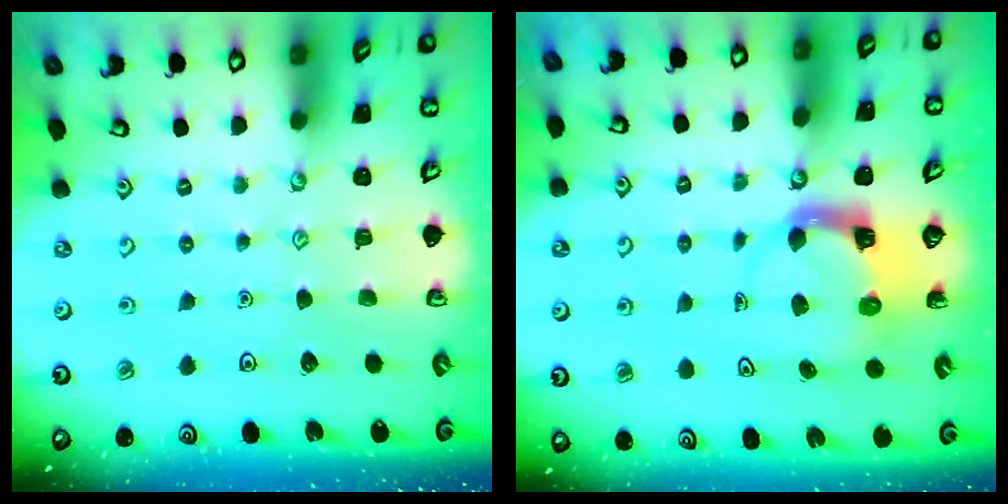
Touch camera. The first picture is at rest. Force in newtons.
{"total": 3.9, "press": 3.9, "slide": 0.5}